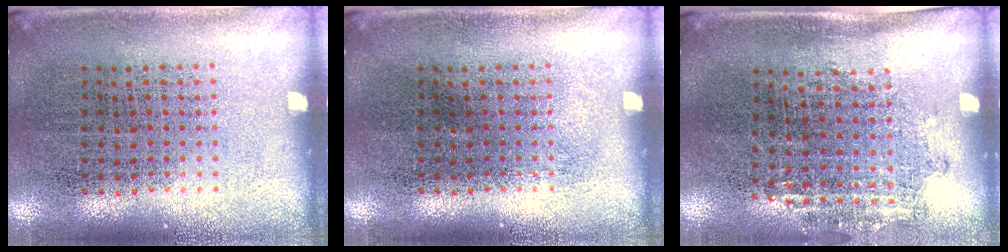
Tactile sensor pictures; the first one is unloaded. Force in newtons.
{"total": 0.0}
{"total": 1.2, "press": 0.9, "slide": 0.8}